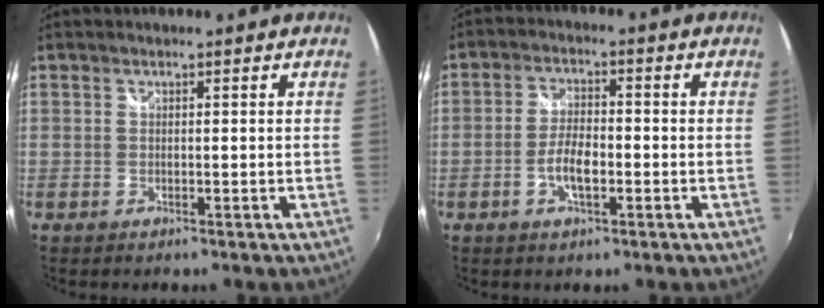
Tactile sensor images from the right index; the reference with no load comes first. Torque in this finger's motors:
{"motor_torque": [0.14, -0.14, 0.10, 0.05]}